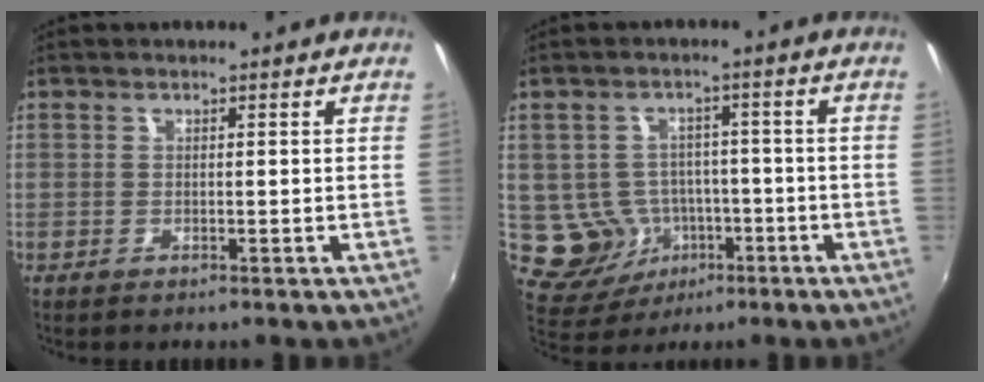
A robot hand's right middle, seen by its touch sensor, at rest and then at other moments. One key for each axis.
{"total": 9.1, "fx": -2.7, "fy": 8.1, "fz": 3.1, "tx": -0.078, "ty": 0.009, "tz": -0.019}